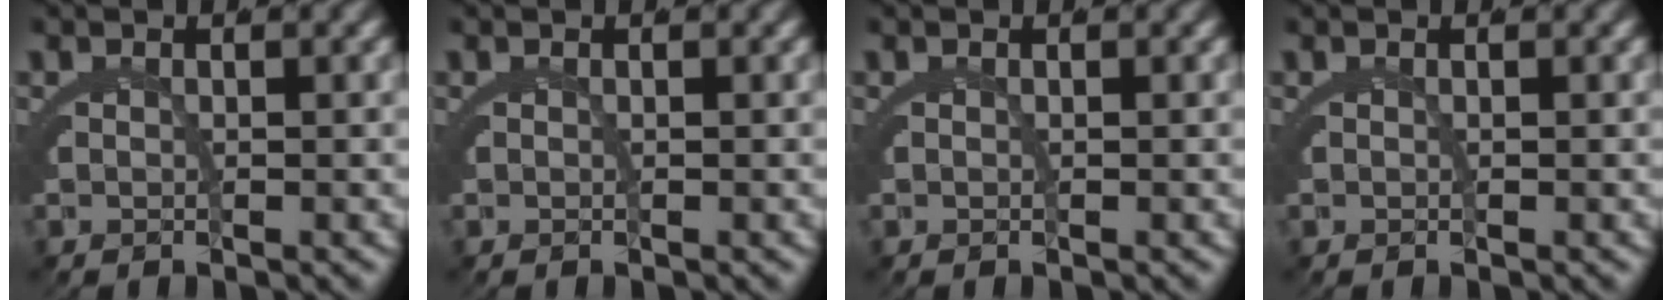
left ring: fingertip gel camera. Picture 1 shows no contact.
{"total": 0.0}
{"total": 0.0}
{"total": 0.0}